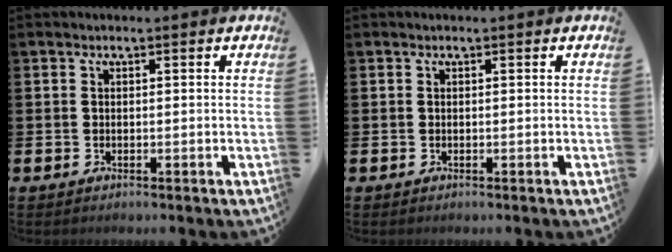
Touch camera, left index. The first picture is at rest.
{"total": 0.0}